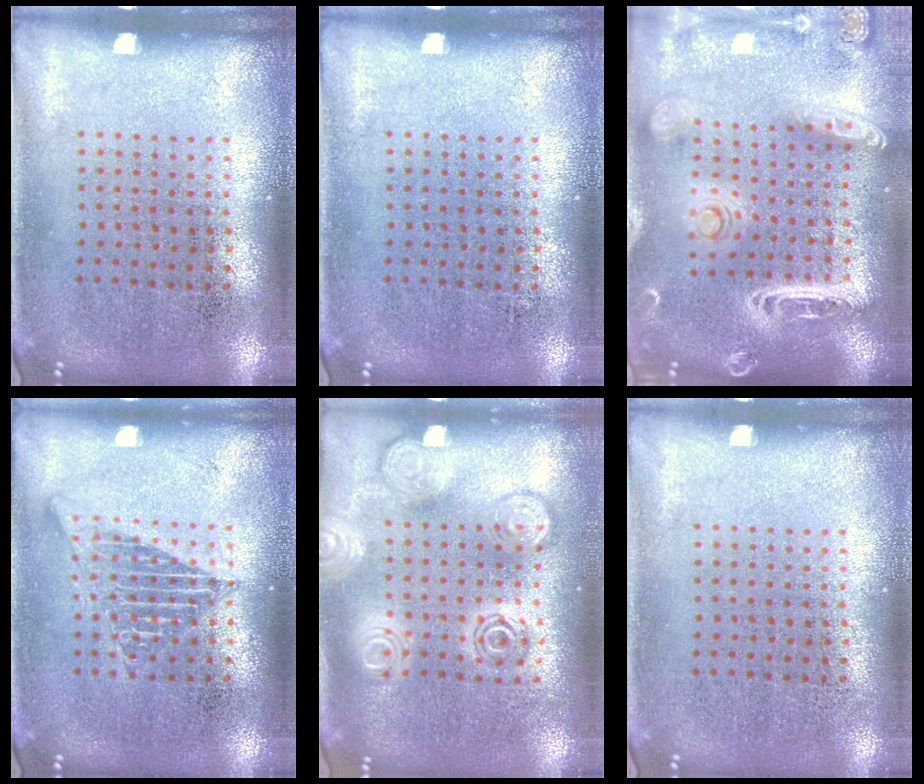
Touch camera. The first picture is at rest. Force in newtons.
{"total": 0.0}
{"total": 3.0, "press": 2.5, "slide": 1.5}
{"total": 2.4, "press": 2.3, "slide": 0.2}
{"total": 2.7, "press": 2.7, "slide": 0.3}
{"total": 0.0}